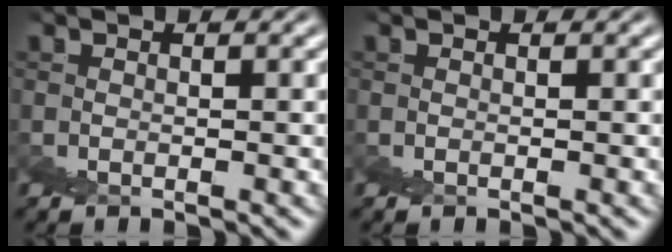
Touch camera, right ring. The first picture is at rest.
{"total": 0.0}